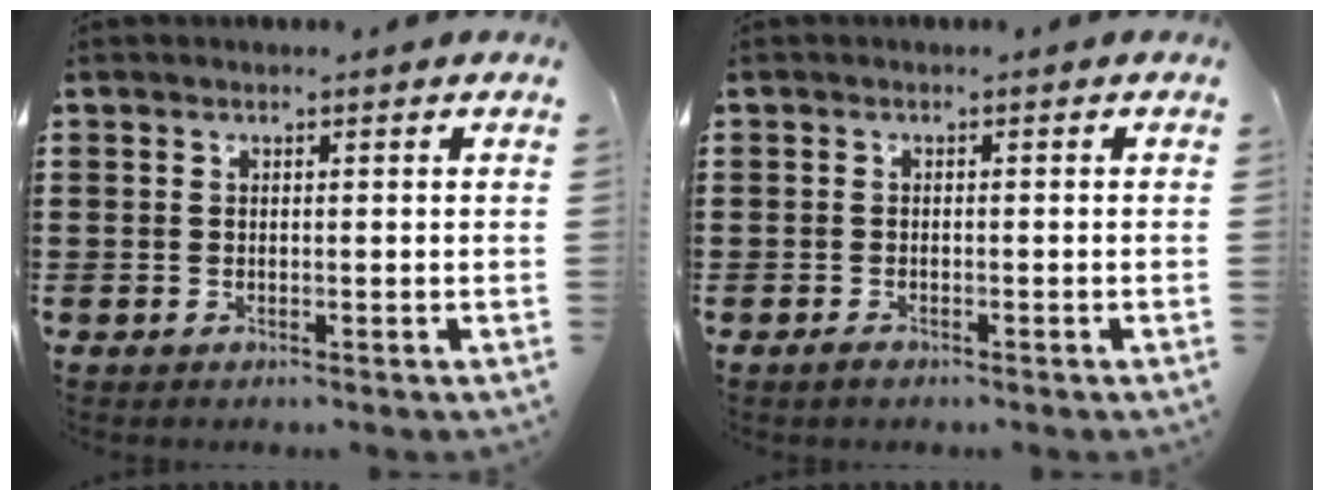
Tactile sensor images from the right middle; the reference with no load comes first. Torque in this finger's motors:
{"motor_torque": [1.00, -0.42, 0.15, 0.12]}